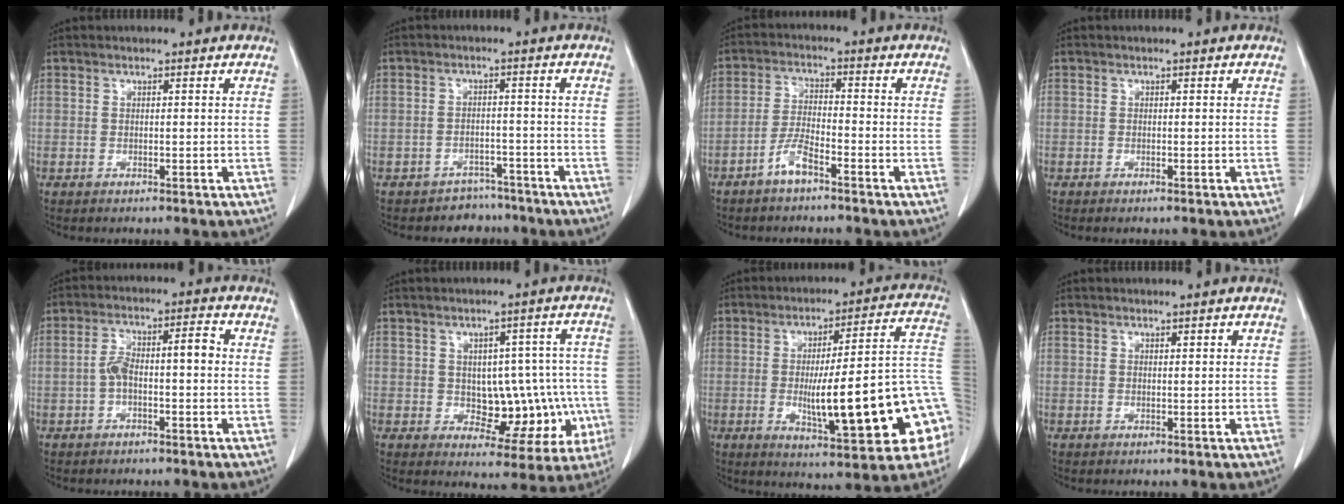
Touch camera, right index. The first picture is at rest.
{"total": 4.4, "force": [-3.8, 2.3, -0.3], "torque": [0.005, 0.013, -0.054]}
{"total": 4.5, "force": [-3.2, 0.8, 3.0], "torque": [-0.066, 0.004, -0.064]}
{"total": 0.5, "force": [-0.4, 0.0, 0.4], "torque": [-0.008, -0.001, -0.006]}
{"total": 6.1, "force": [-0.8, 1.8, 5.7], "torque": [-0.113, 0.035, -0.011]}
{"total": 11.5, "force": [-1.7, 6.7, 9.3], "torque": [-0.097, 0.032, -0.001]}
{"total": 21.5, "force": [-4.4, 3.1, 20.8], "torque": [-0.220, 0.025, -0.047]}
{"total": 0.7, "force": [0.4, 0.2, 0.6], "torque": [-0.009, 0.001, 0.005]}